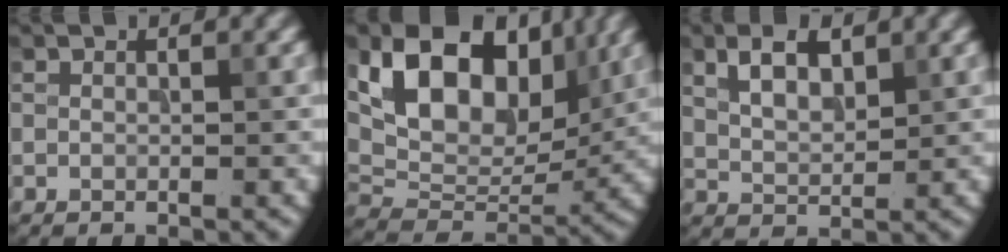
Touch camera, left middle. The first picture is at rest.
{"total": 11.5, "force": [4.5, 7.4, 7.6], "torque": [-0.135, -0.002, 0.077]}
{"total": 3.7, "force": [1.8, 1.9, 2.6], "torque": [-0.053, 0.003, 0.035]}